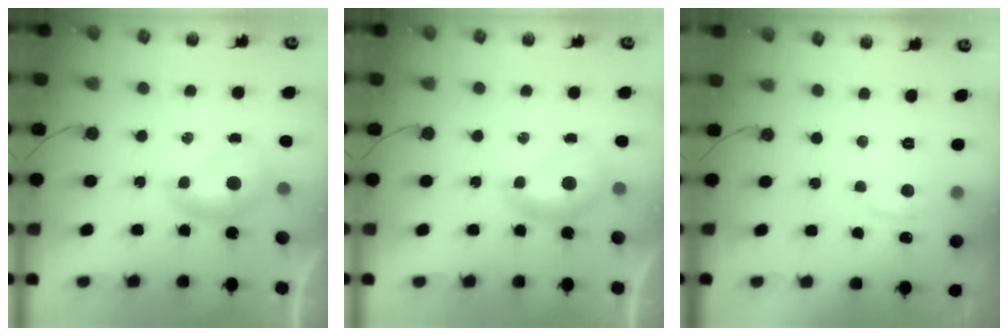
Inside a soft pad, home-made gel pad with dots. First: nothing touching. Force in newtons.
{"total": 0.0}
{"total": 1.2, "press": 0.8, "slide": 0.9}